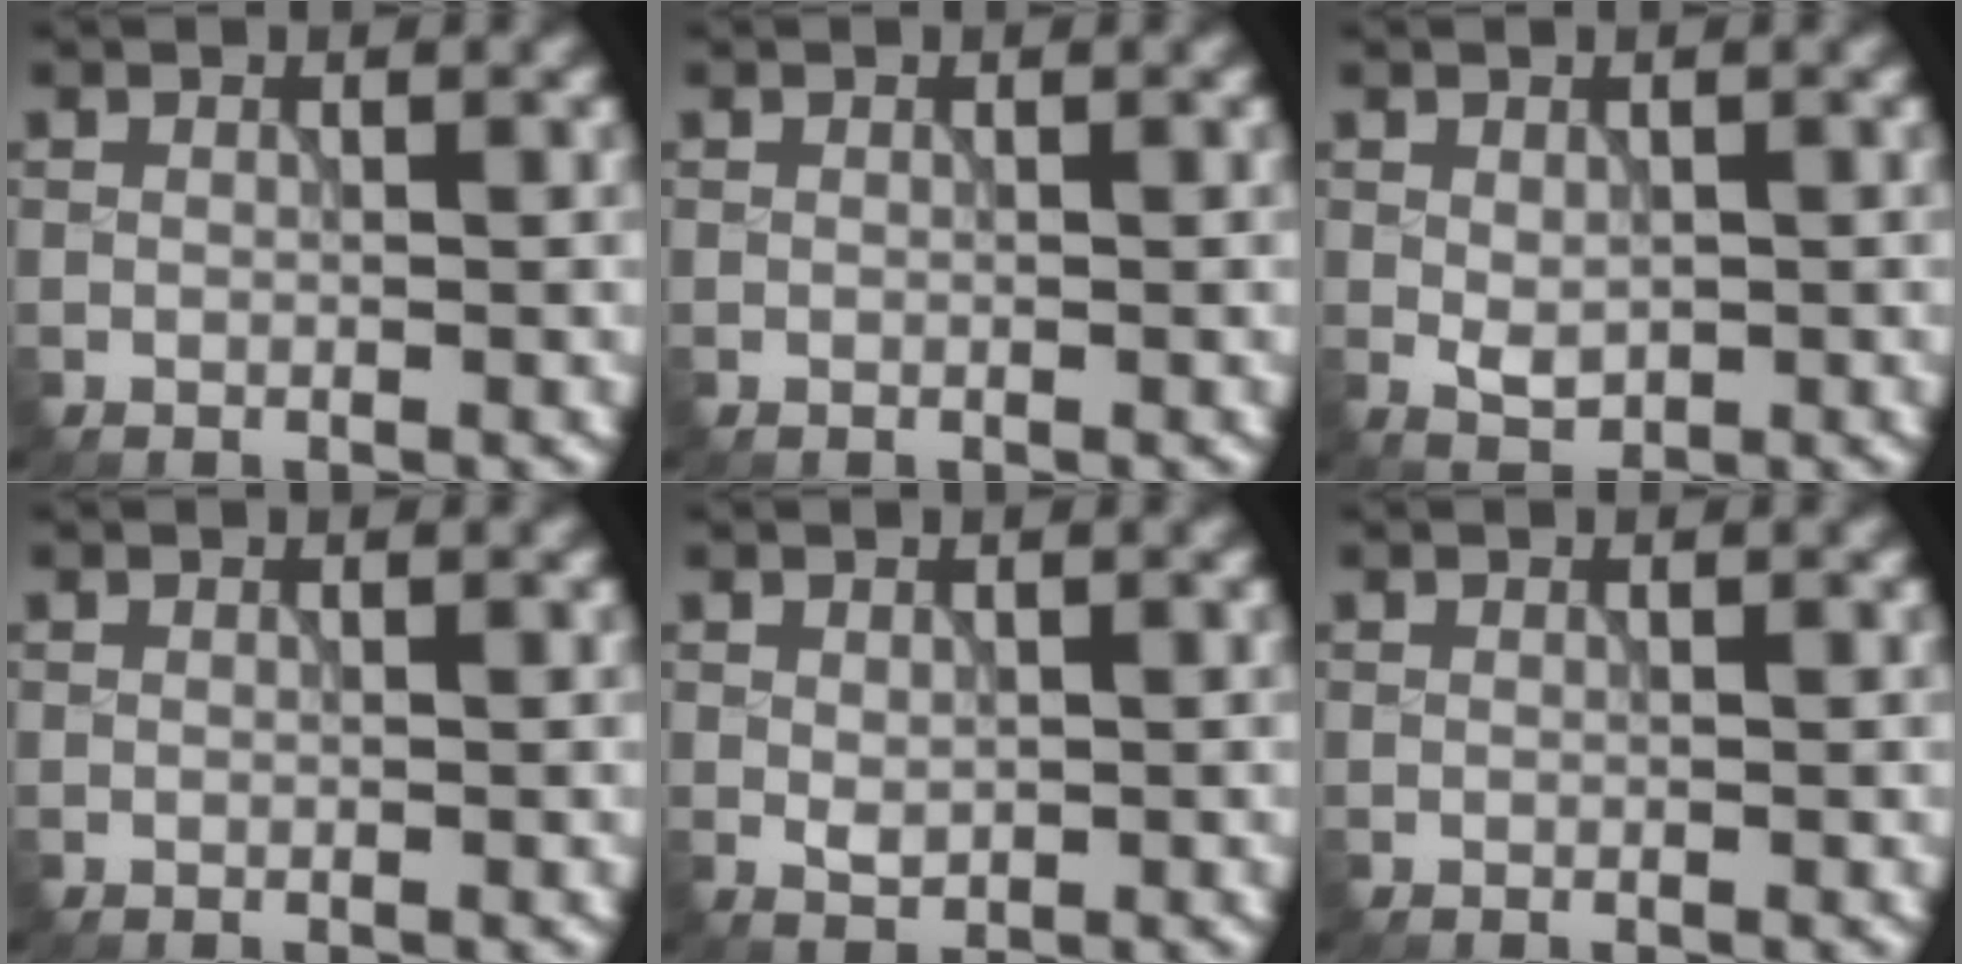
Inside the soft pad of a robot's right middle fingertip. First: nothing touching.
{"total": 0.0}
{"total": 2.0, "force": [-0.1, 1.3, 1.5], "torque": [-0.027, -0.004, 0.003]}
{"total": 0.0}
{"total": 1.3, "force": [0.1, 0.9, 1.0], "torque": [-0.019, -0.003, 0.005]}
{"total": 0.0}